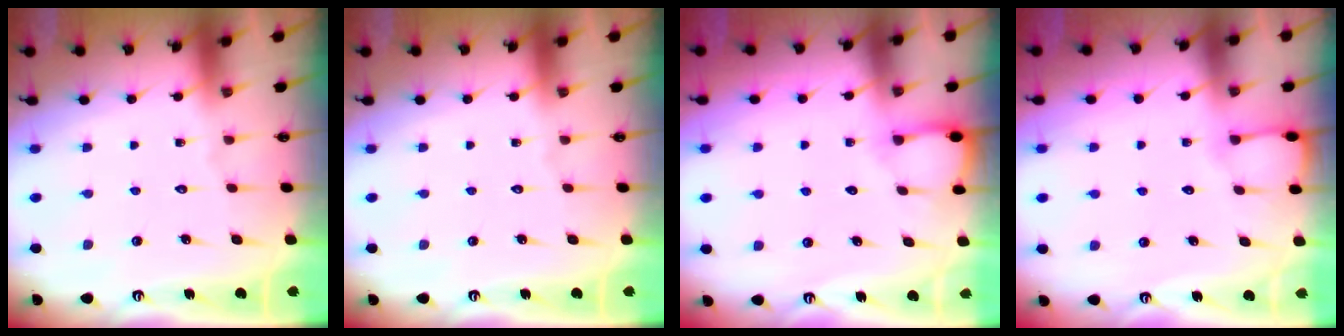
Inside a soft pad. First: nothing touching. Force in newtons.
{"total": 0.0}
{"total": 3.4, "press": 3.4, "slide": 0.3}
{"total": 3.6, "press": 3.6, "slide": 0.4}